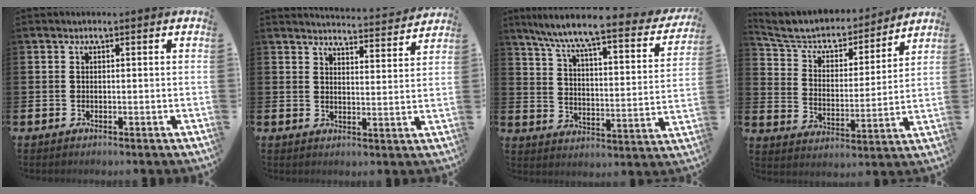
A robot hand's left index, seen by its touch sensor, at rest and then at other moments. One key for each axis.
{"total": 4.4, "fx": 4.4, "fy": -0.1, "fz": 0.3, "tx": -0.004, "ty": -0.040, "tz": 0.074}
{"total": 7.6, "fx": 6.5, "fy": 0.8, "fz": 3.9, "tx": -0.102, "ty": -0.052, "tz": 0.101}
{"total": 6.3, "fx": 5.6, "fy": 2.5, "fz": 1.4, "tx": -0.067, "ty": -0.038, "tz": 0.093}